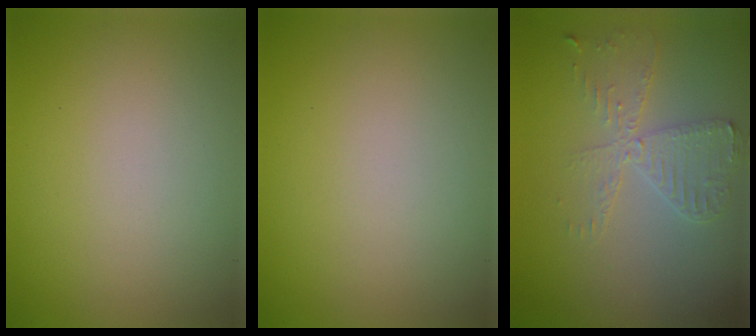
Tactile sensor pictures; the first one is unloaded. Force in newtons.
{"total": 0.0}
{"total": 3.3, "press": 2.8, "slide": 1.7}